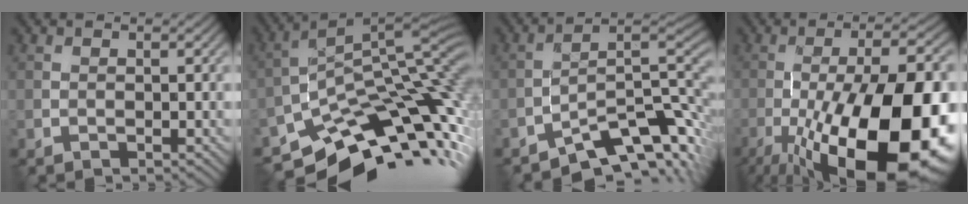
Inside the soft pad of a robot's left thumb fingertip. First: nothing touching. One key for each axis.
{"total": 14.7, "fx": -8.2, "fy": 6.1, "fz": 10.5, "tx": -0.189, "ty": -0.015, "tz": -0.131}
{"total": 11.7, "fx": -8.0, "fy": 3.5, "fz": 7.8, "tx": -0.111, "ty": -0.007, "tz": -0.135}
{"total": 21.0, "fx": -7.8, "fy": 7.2, "fz": 18.1, "tx": -0.268, "ty": -0.005, "tz": -0.121}